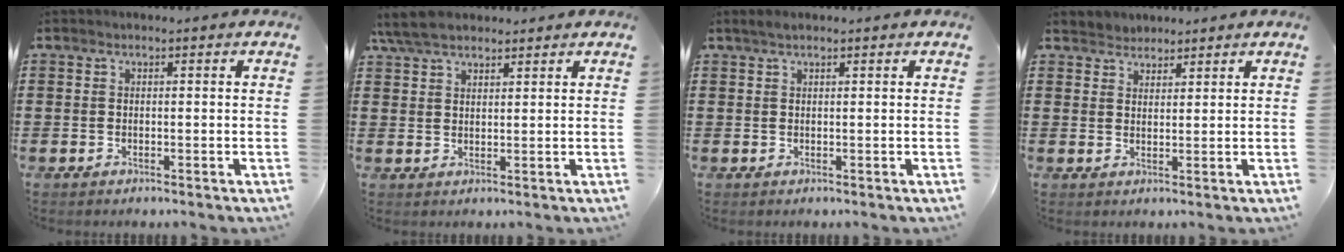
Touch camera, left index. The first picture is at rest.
{"total": 5.4, "force": [4.5, 1.8, 2.4], "torque": [-0.061, 0.001, 0.085]}
{"total": 0.9, "force": [0.6, 0.3, 0.6], "torque": [-0.013, 0.003, 0.010]}
{"total": 2.2, "force": [1.9, 1.0, -0.6], "torque": [0.004, 0.006, 0.037]}